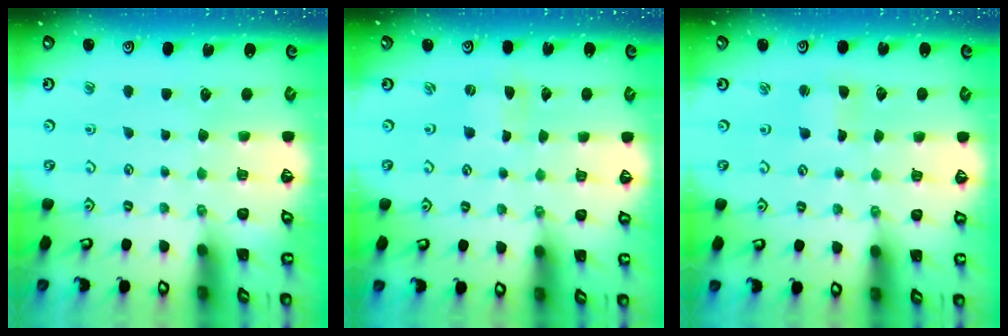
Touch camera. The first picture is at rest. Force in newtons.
{"total": 0.0}
{"total": 2.3, "press": 2.3, "slide": 0.5}